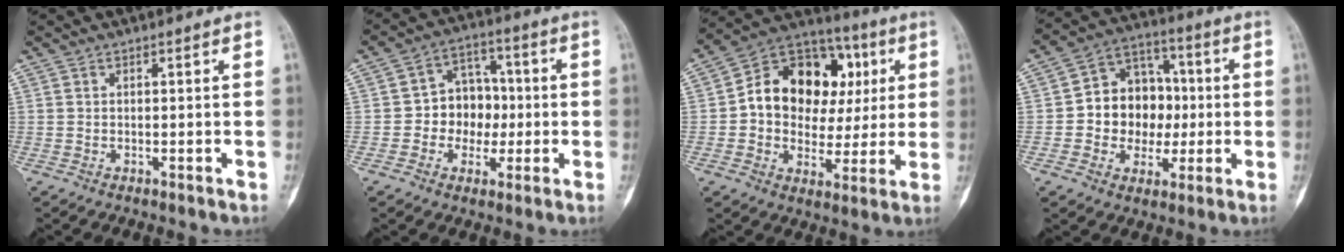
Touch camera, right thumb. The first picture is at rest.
{"total": 9.5, "force": [-0.9, 7.9, 5.2], "torque": [-0.024, 0.029, -0.022]}
{"total": 19.5, "force": [3.2, 14.8, 12.4], "torque": [-0.136, 0.036, 0.053]}
{"total": 13.4, "force": [-0.5, 11.2, 7.3], "torque": [-0.054, 0.032, -0.010]}